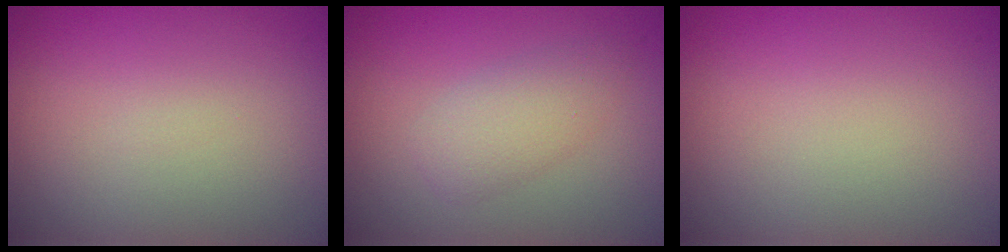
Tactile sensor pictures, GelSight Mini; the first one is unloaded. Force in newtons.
{"total": 2.7, "press": 2.7, "slide": 0.1}
{"total": 0.0}